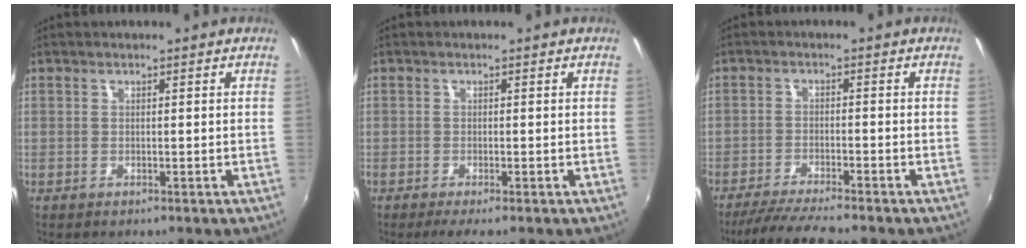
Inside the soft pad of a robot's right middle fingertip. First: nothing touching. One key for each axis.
{"total": 1.8, "fx": -1.4, "fy": -0.3, "fz": 1.1, "tx": -0.025, "ty": -0.008, "tz": -0.027}
{"total": 8.0, "fx": -7.1, "fy": -0.1, "fz": 3.5, "tx": -0.090, "ty": -0.020, "tz": -0.123}